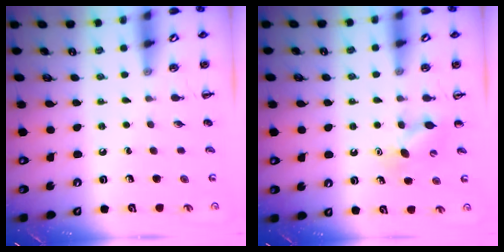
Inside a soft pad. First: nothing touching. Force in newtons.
{"total": 6.3, "press": 6.1, "slide": 1.6}